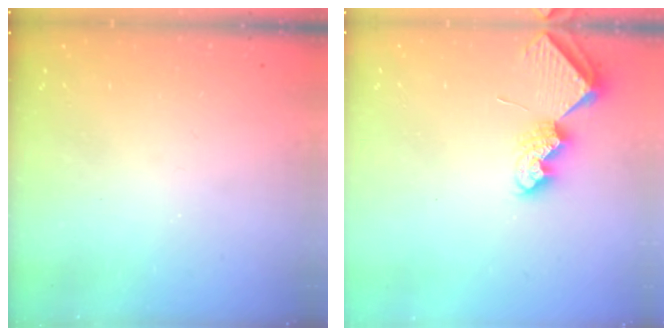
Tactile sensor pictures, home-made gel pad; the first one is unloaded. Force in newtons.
{"total": 7.1, "press": 7.0, "slide": 0.7}